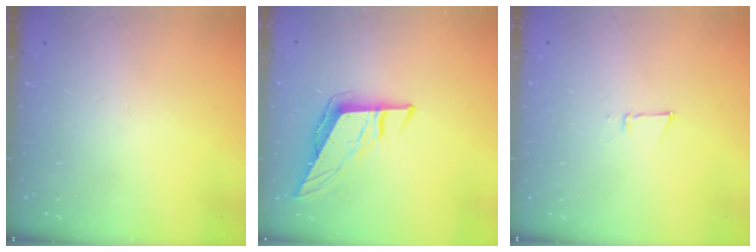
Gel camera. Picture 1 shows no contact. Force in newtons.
{"total": 10.2, "press": 10.0, "slide": 1.6}
{"total": 3.1, "press": 3.1, "slide": 0.7}